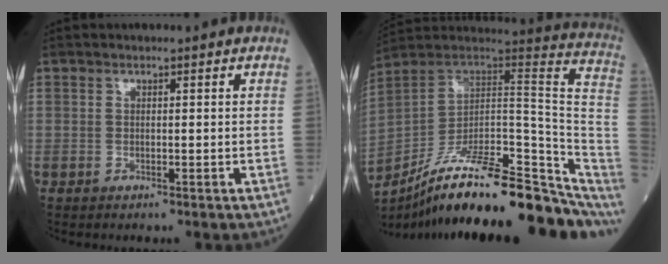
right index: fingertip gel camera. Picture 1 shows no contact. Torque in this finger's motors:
{"motor_torque": [0.75, -1.39, 0.69, 0.12]}